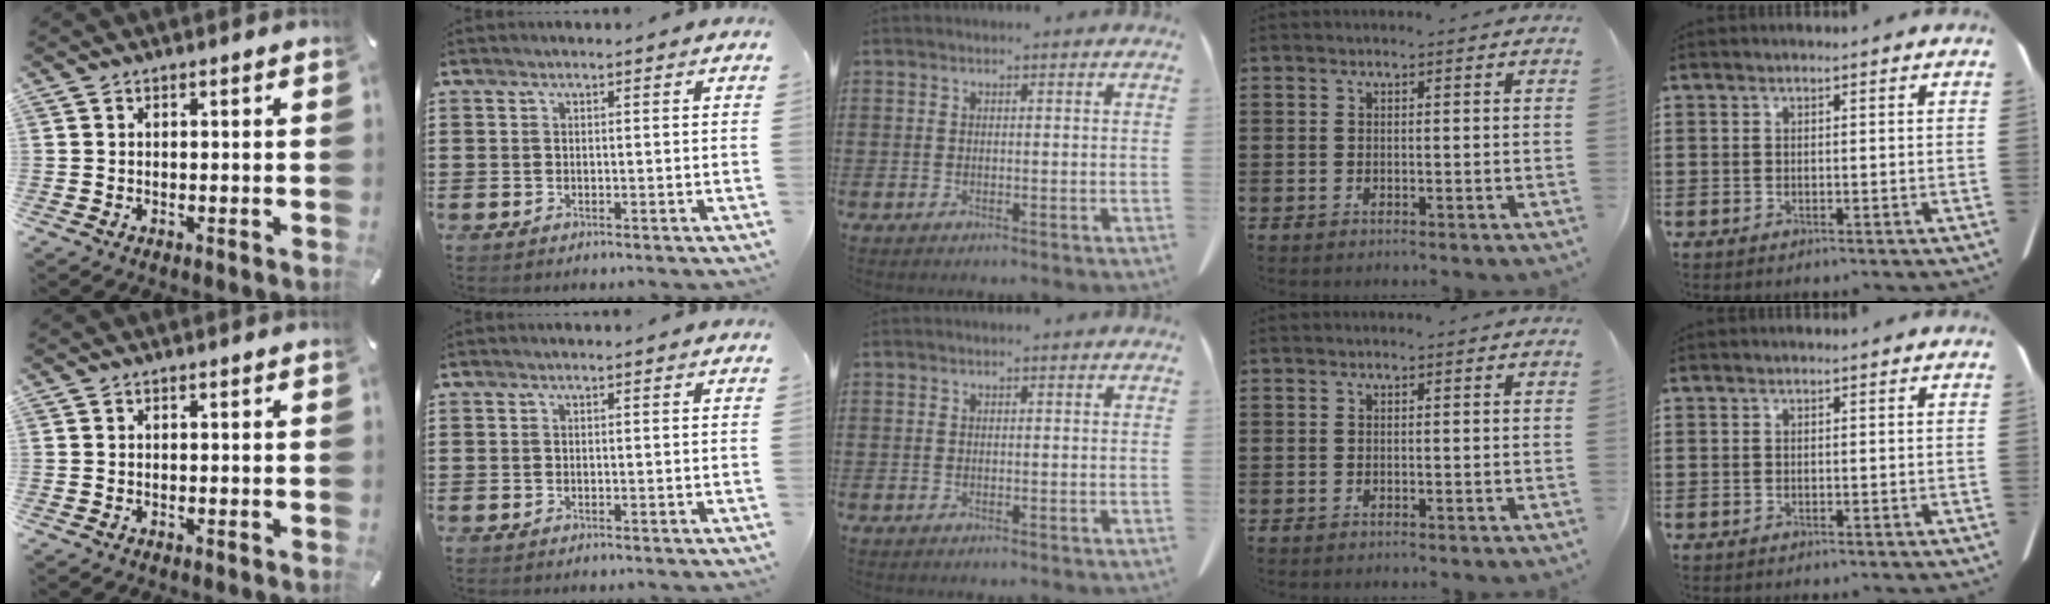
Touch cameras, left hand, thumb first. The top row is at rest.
{}